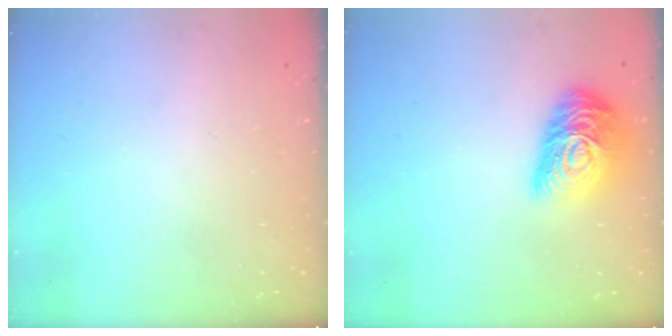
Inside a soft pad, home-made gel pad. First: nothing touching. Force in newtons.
{"total": 16.3, "press": 16.3, "slide": 0.9}